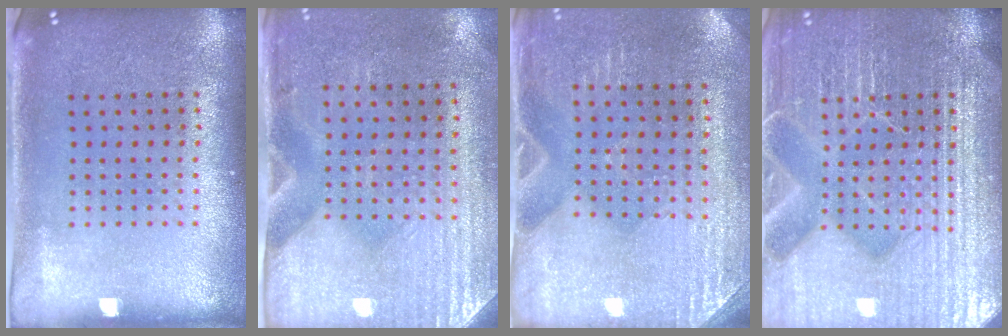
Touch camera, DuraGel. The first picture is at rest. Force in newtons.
{"total": 3.0, "press": 2.6, "slide": 1.5}
{"total": 2.9, "press": 2.8, "slide": 0.9}
{"total": 7.4, "press": 7.3, "slide": 0.9}